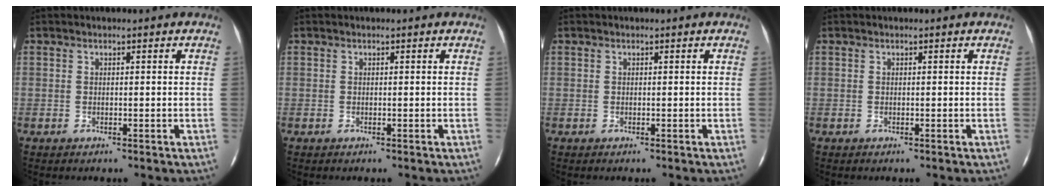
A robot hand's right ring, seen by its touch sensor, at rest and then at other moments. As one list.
[{"total": 0.0}, {"total": 0.0}, {"total": 0.0}]